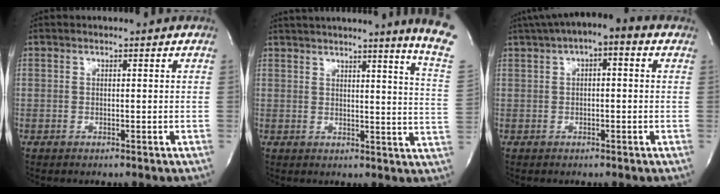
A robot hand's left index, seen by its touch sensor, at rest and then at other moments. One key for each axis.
{"total": 14.3, "fx": 11.5, "fy": -2.7, "fz": 8.2, "tx": -0.113, "ty": -0.071, "tz": 0.122}
{"total": 7.6, "fx": 3.3, "fy": 2.7, "fz": 6.3, "tx": -0.113, "ty": 0.030, "tz": 0.043}